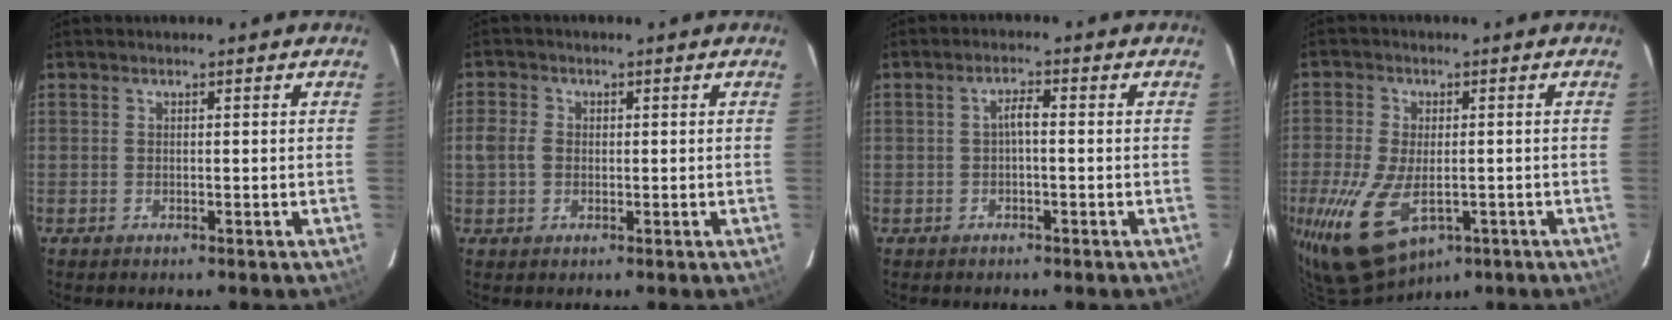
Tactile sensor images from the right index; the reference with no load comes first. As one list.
[{"total": 3.7, "force": [-0.4, 3.0, 2.0], "torque": [-0.047, 0.006, -0.009]}, {"total": 2.1, "force": [-0.4, 0.5, 2.0], "torque": [-0.040, 0.009, -0.006]}, {"total": 15.0, "force": [-5.3, 8.6, 11.1], "torque": [-0.252, -0.040, -0.084]}]